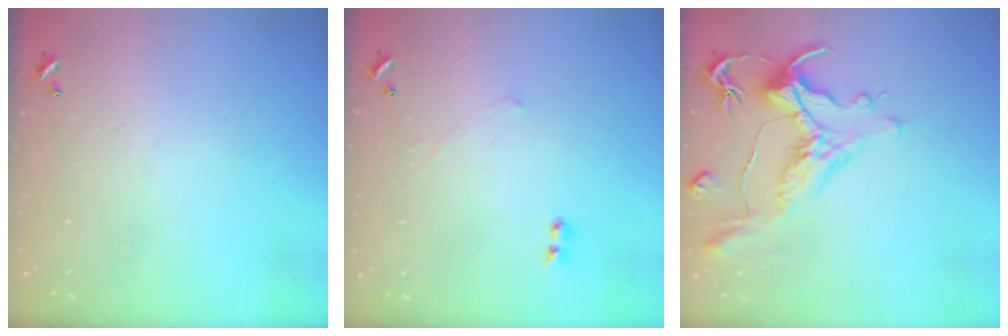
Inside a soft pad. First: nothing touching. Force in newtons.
{"total": 2.4, "press": 2.3, "slide": 0.5}
{"total": 1.5, "press": 0.4, "slide": 1.5}